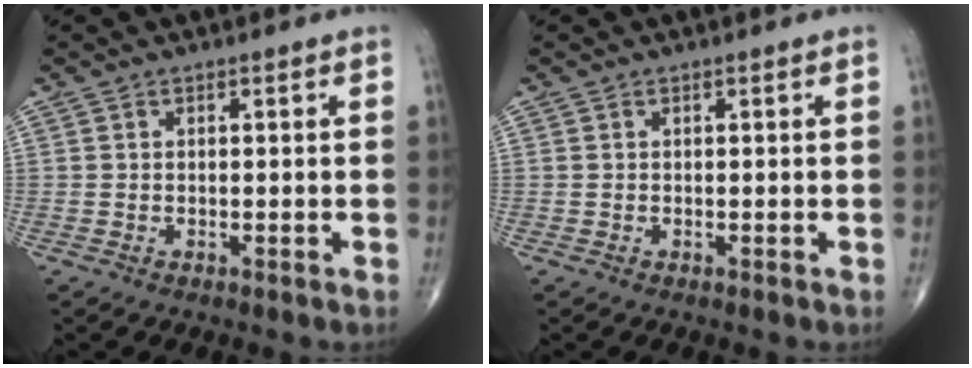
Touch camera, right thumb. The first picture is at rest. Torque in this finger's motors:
{"motor_torque": [-0.08, 0.20, 0.09, 0.04, 0.01]}